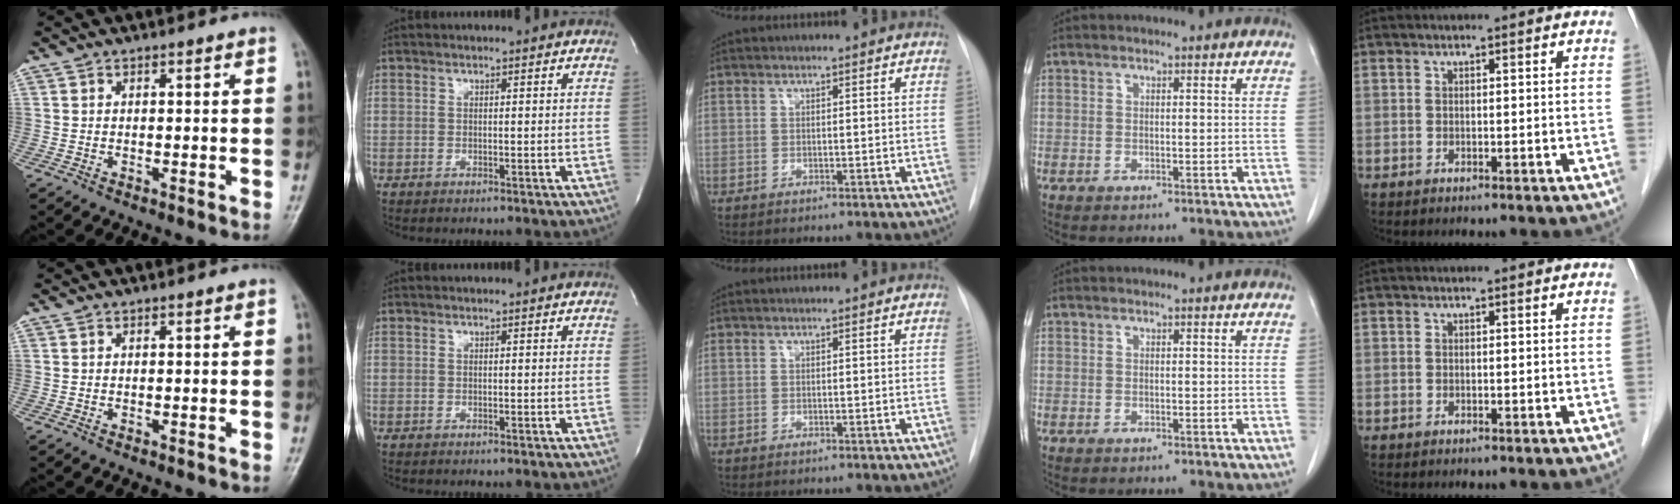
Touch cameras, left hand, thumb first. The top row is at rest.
{}